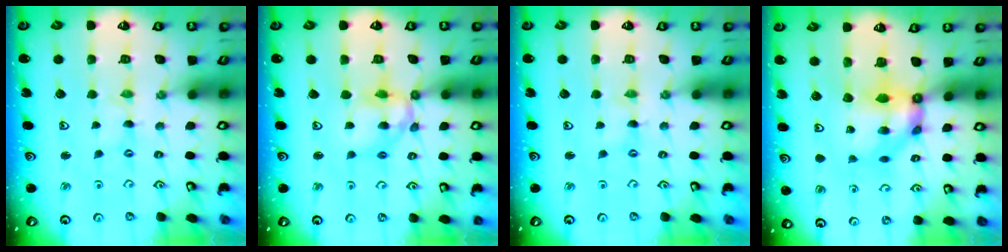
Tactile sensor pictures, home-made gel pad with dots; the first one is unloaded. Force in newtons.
{"total": 9.7, "press": 9.7, "slide": 0.9}
{"total": 0.0}
{"total": 7.8, "press": 7.8, "slide": 0.5}